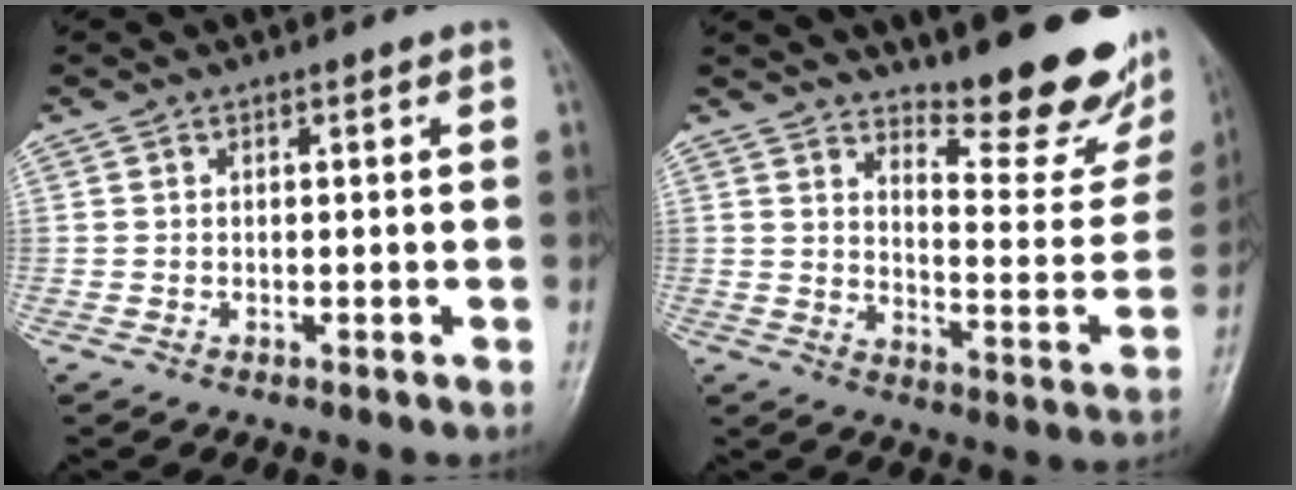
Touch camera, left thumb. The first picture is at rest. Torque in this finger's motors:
{"motor_torque": [0.12, 0.28, 0.22, -0.88, 0.16]}